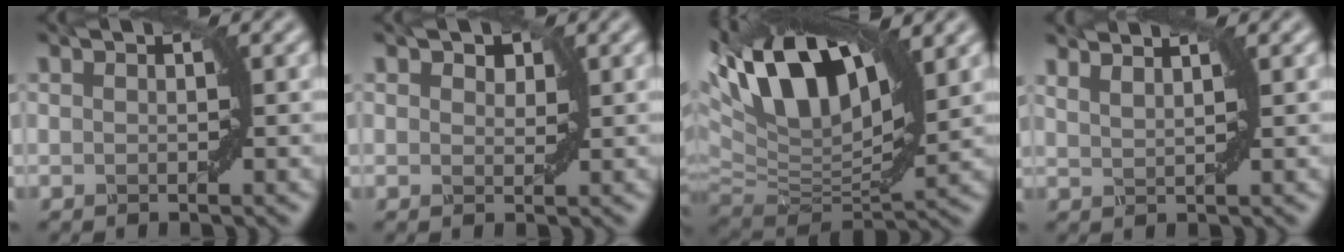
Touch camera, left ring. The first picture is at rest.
{"total": 1.0, "force": [0.6, 0.8, 0.3], "torque": [-0.004, -0.002, 0.012]}
{"total": 14.5, "force": [6.7, 6.8, 10.9], "torque": [-0.214, 0.033, 0.118]}
{"total": 3.6, "force": [3.0, 1.2, 1.6], "torque": [-0.005, 0.014, 0.017]}